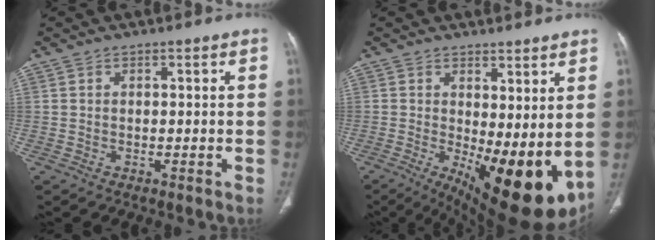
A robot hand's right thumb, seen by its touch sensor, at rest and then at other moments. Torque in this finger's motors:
{"motor_torque": [1.27, 3.73, 0.29, 0.08, 0.49]}